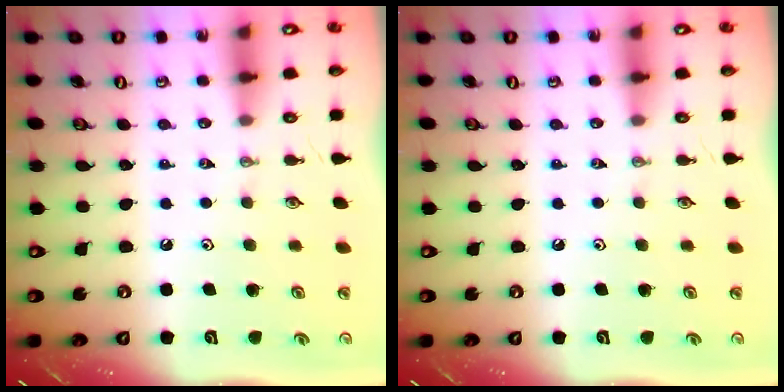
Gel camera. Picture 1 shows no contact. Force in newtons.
{"total": 0.0}